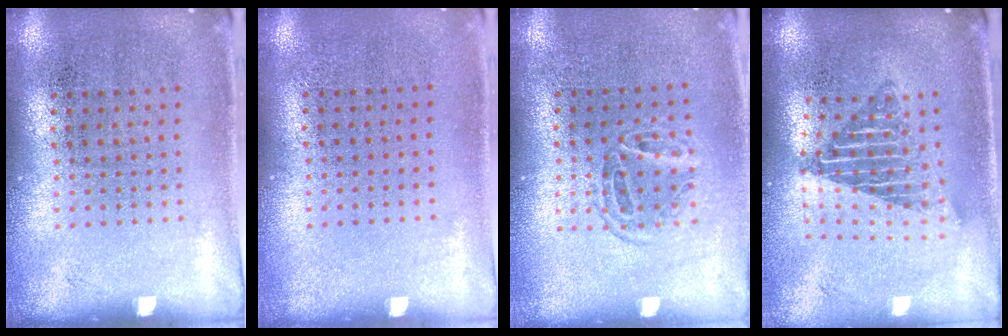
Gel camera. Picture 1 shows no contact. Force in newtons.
{"total": 0.0}
{"total": 1.2, "press": 1.0, "slide": 0.6}
{"total": 1.7, "press": 1.4, "slide": 1.0}